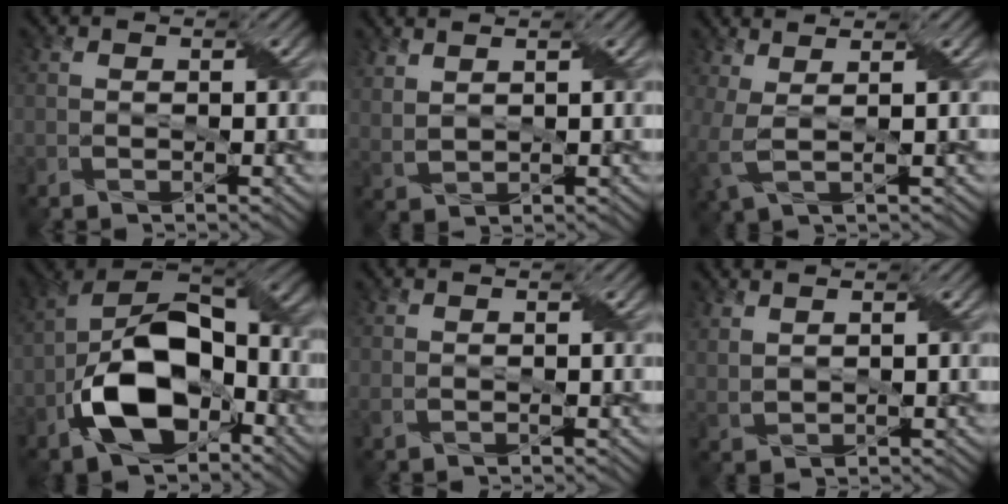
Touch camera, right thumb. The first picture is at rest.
{"total": 3.0, "force": [2.3, 0.9, 1.6], "torque": [-0.044, 0.004, 0.045]}
{"total": 3.5, "force": [1.4, 0.8, 3.1], "torque": [-0.077, 0.009, 0.025]}
{"total": 15.3, "force": [-5.4, 9.0, 11.1], "torque": [-0.211, -0.018, -0.111]}
{"total": 0.7, "force": [0.4, 0.1, 0.5], "torque": [-0.015, 0.004, 0.008]}
{"total": 2.5, "force": [2.0, 0.7, 1.4], "torque": [-0.034, 0.002, 0.038]}